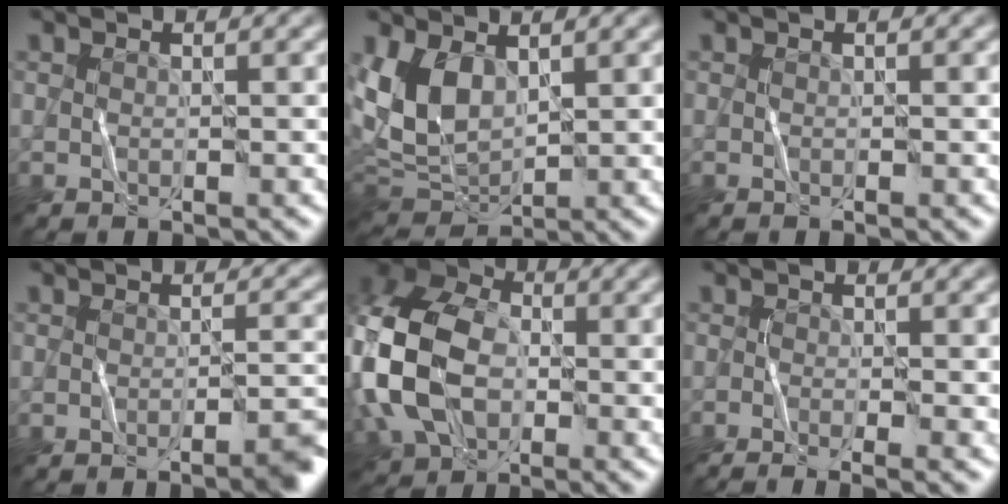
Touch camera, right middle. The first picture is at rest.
{"total": 5.2, "force": [1.4, 3.3, 3.8], "torque": [-0.104, -0.003, 0.035]}
{"total": 0.0}
{"total": 3.0, "force": [-1.5, 0.3, 2.6], "torque": [-0.025, 0.008, -0.023]}
{"total": 12.0, "force": [-1.3, 8.5, 8.5], "torque": [-0.214, 0.005, -0.030]}
{"total": 2.8, "force": [-1.3, 0.6, 2.4], "torque": [-0.031, -0.001, -0.014]}